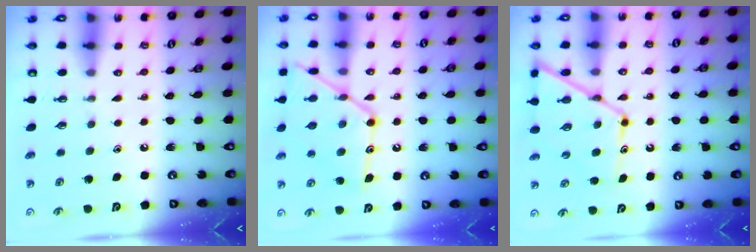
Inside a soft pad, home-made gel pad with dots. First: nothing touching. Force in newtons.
{"total": 18.7, "press": 18.6, "slide": 1.6}
{"total": 13.1, "press": 13.1, "slide": 1.1}